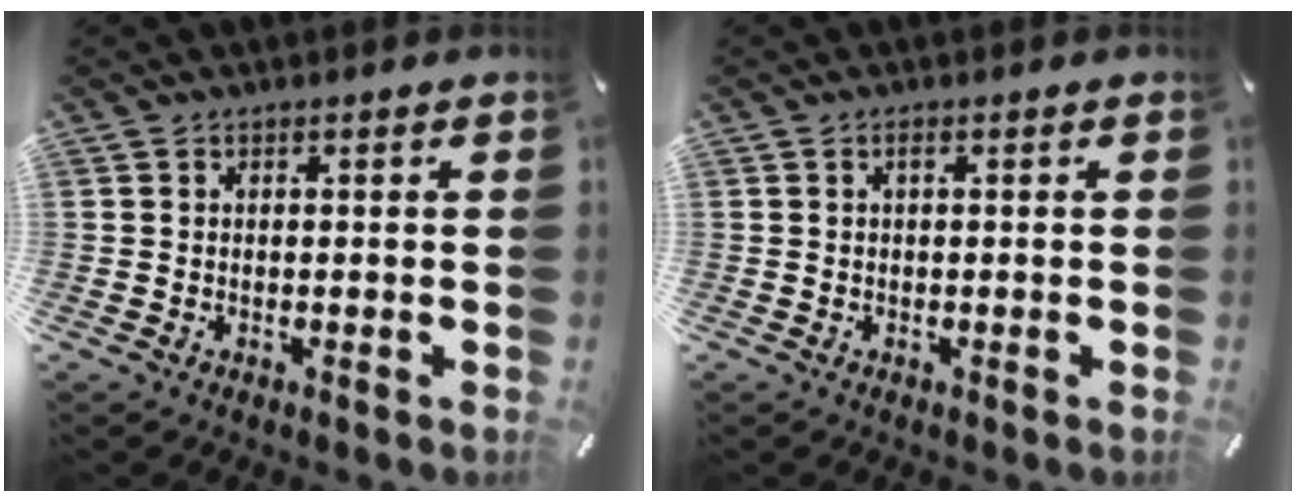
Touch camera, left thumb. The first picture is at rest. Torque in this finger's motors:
{"motor_torque": [0.12, 0.36, -0.03, -0.33, 0.04]}